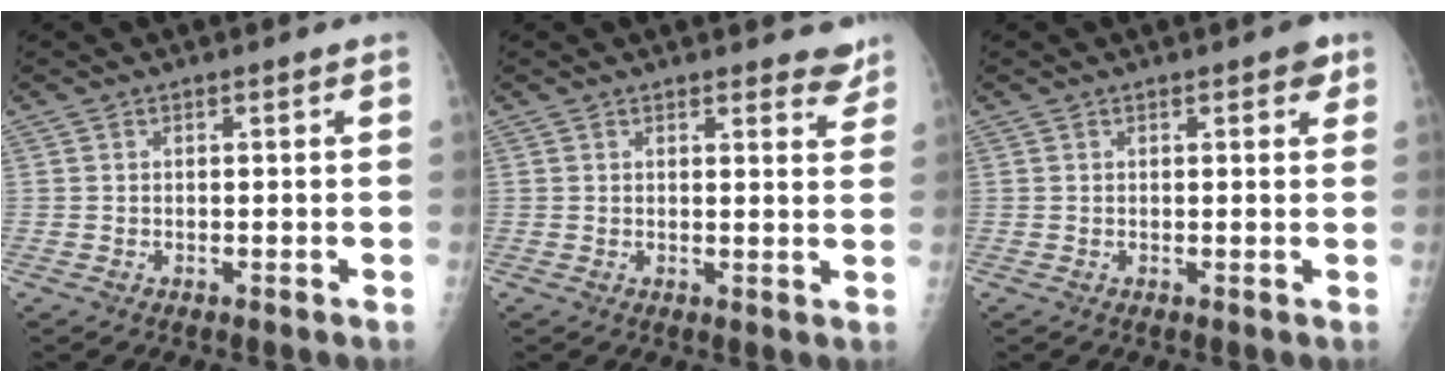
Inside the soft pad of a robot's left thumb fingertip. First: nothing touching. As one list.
[{"total": 4.5, "force": [4.0, 1.4, 1.5], "torque": [0.006, -0.024, 0.037]}, {"total": 2.5, "force": [1.4, 0.9, 1.8], "torque": [-0.011, -0.002, 0.014]}]